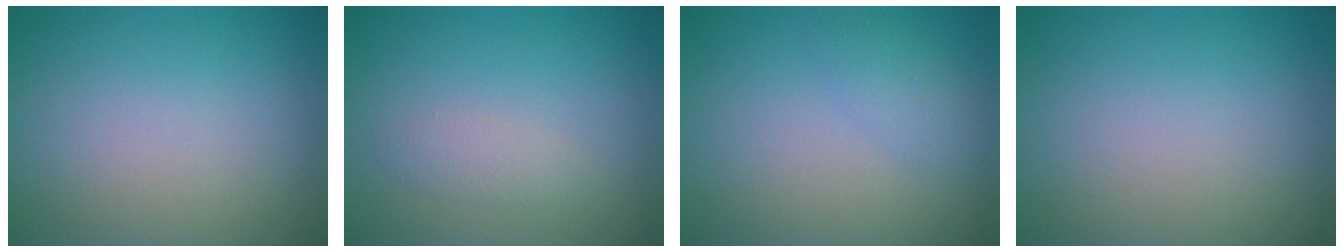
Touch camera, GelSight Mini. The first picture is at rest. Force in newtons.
{"total": 1.3, "press": 1.3, "slide": 0.1}
{"total": 1.7, "press": 1.7, "slide": 0.0}
{"total": 0.0}